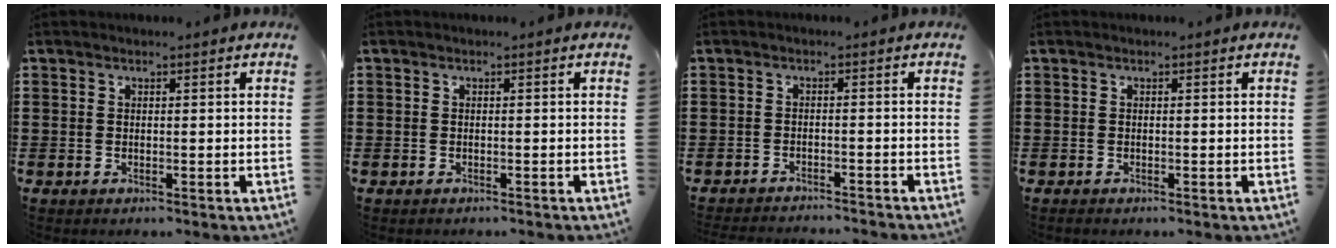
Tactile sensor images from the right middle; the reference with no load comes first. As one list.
[{"total": 0.6, "force": [-0.4, 0.4, -0.1], "torque": [0.002, 0.004, -0.011]}, {"total": 2.1, "force": [-2.1, -0.1, 0.1], "torque": [-0.003, 0.002, -0.045]}, {"total": 0.0}]